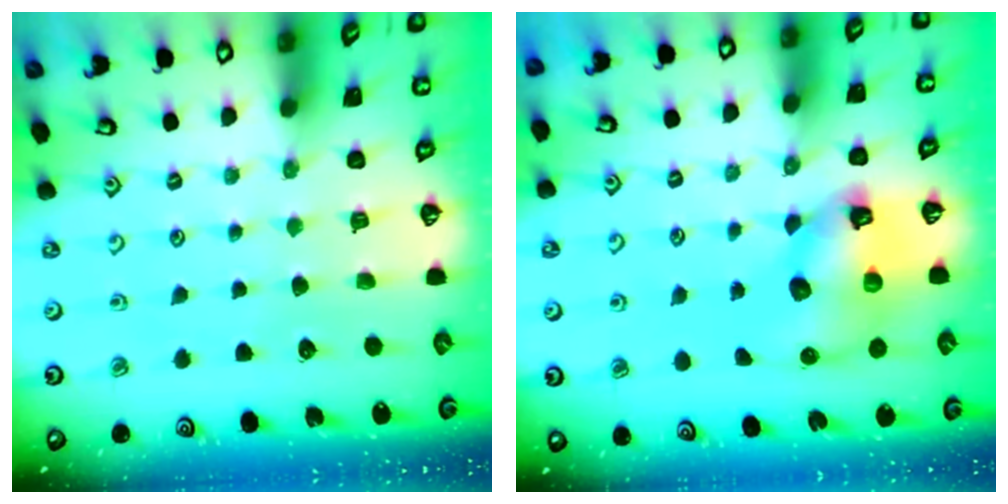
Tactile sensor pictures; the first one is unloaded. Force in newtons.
{"total": 10.9, "press": 10.8, "slide": 1.5}